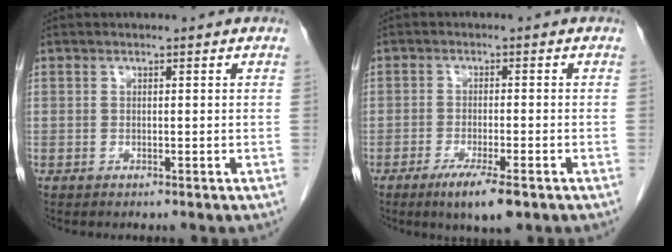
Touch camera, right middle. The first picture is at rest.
{"total": 6.1, "force": [-3.7, 0.9, 4.8], "torque": [-0.083, -0.013, -0.058]}